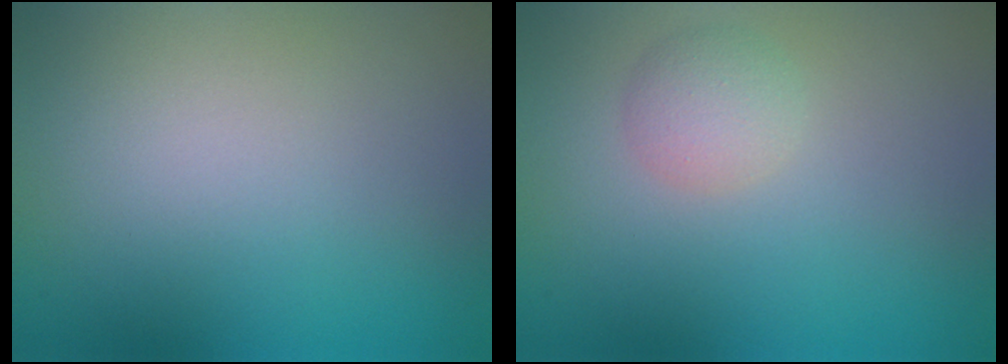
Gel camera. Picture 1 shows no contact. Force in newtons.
{"total": 2.1, "press": 2.1, "slide": 0.1}